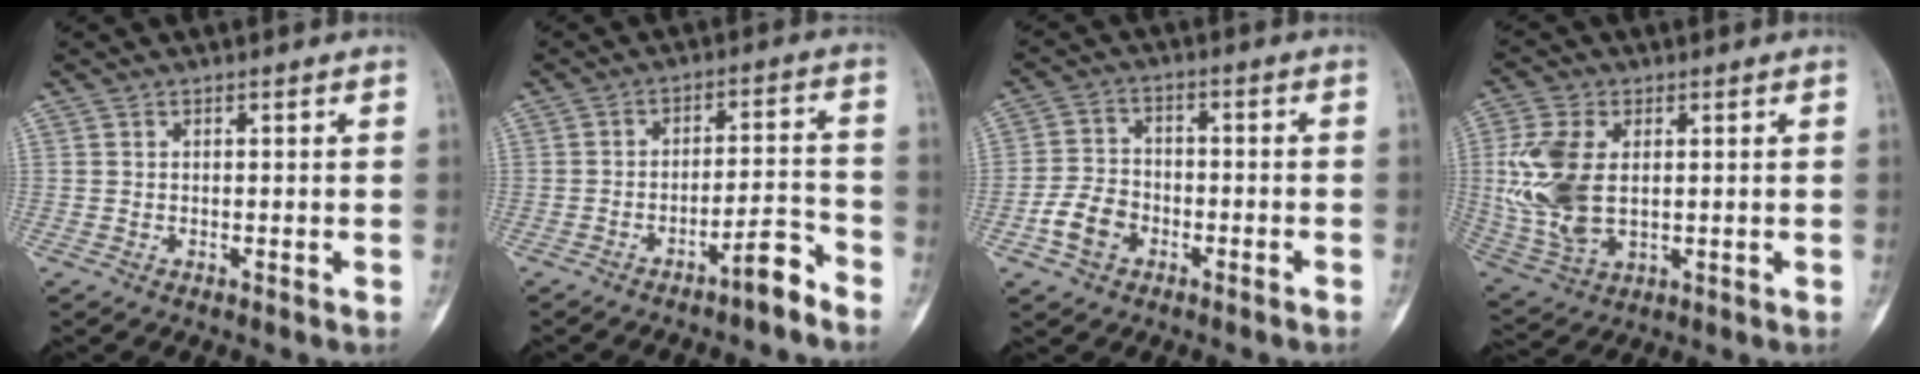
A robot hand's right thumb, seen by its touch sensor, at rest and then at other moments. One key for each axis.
{"total": 5.9, "fx": -4.5, "fy": 1.0, "fz": 3.6, "tx": -0.057, "ty": 0.053, "tz": -0.072}
{"total": 6.8, "fx": -3.2, "fy": 4.8, "fz": 3.7, "tx": -0.065, "ty": 0.027, "tz": -0.059}
{"total": 13.7, "fx": 1.0, "fy": 8.3, "fz": 10.9, "tx": -0.238, "ty": -0.004, "tz": 0.029}